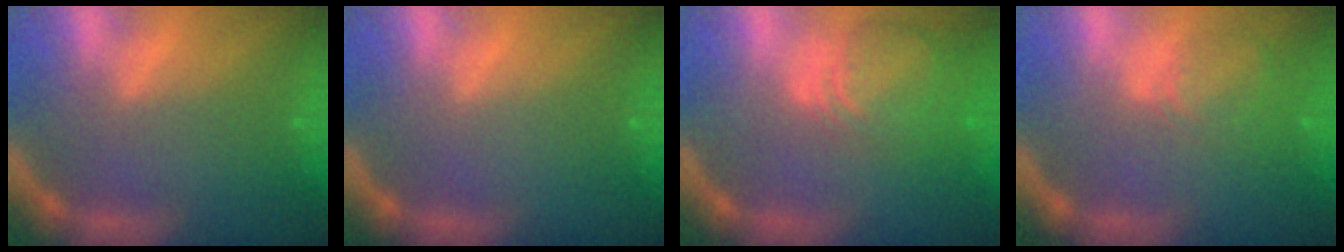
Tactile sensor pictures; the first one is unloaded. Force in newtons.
{"total": 0.0}
{"total": 7.0}
{"total": 3.4}